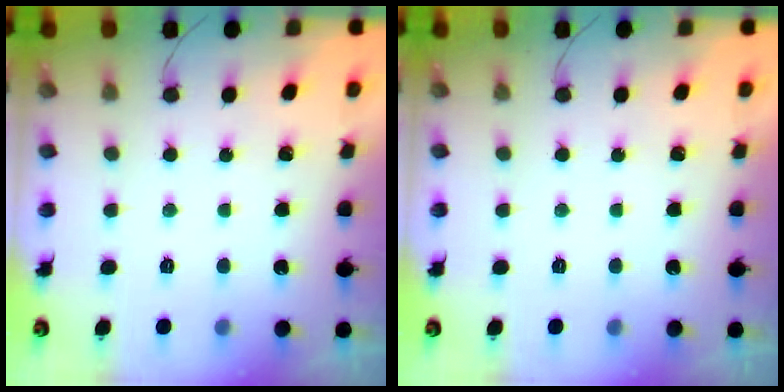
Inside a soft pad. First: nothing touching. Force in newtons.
{"total": 0.0}